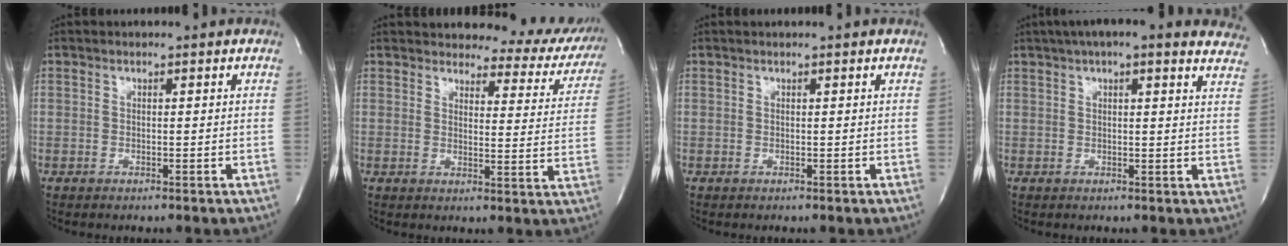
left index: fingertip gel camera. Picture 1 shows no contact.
{"total": 13.3, "force": [12.3, 4.1, 2.8], "torque": [0.002, -0.040, 0.113]}
{"total": 0.7, "force": [0.6, -0.1, 0.3], "torque": [-0.005, 0.004, 0.016]}
{"total": 16.6, "force": [13.8, 3.4, 8.6], "torque": [-0.120, 0.034, 0.158]}